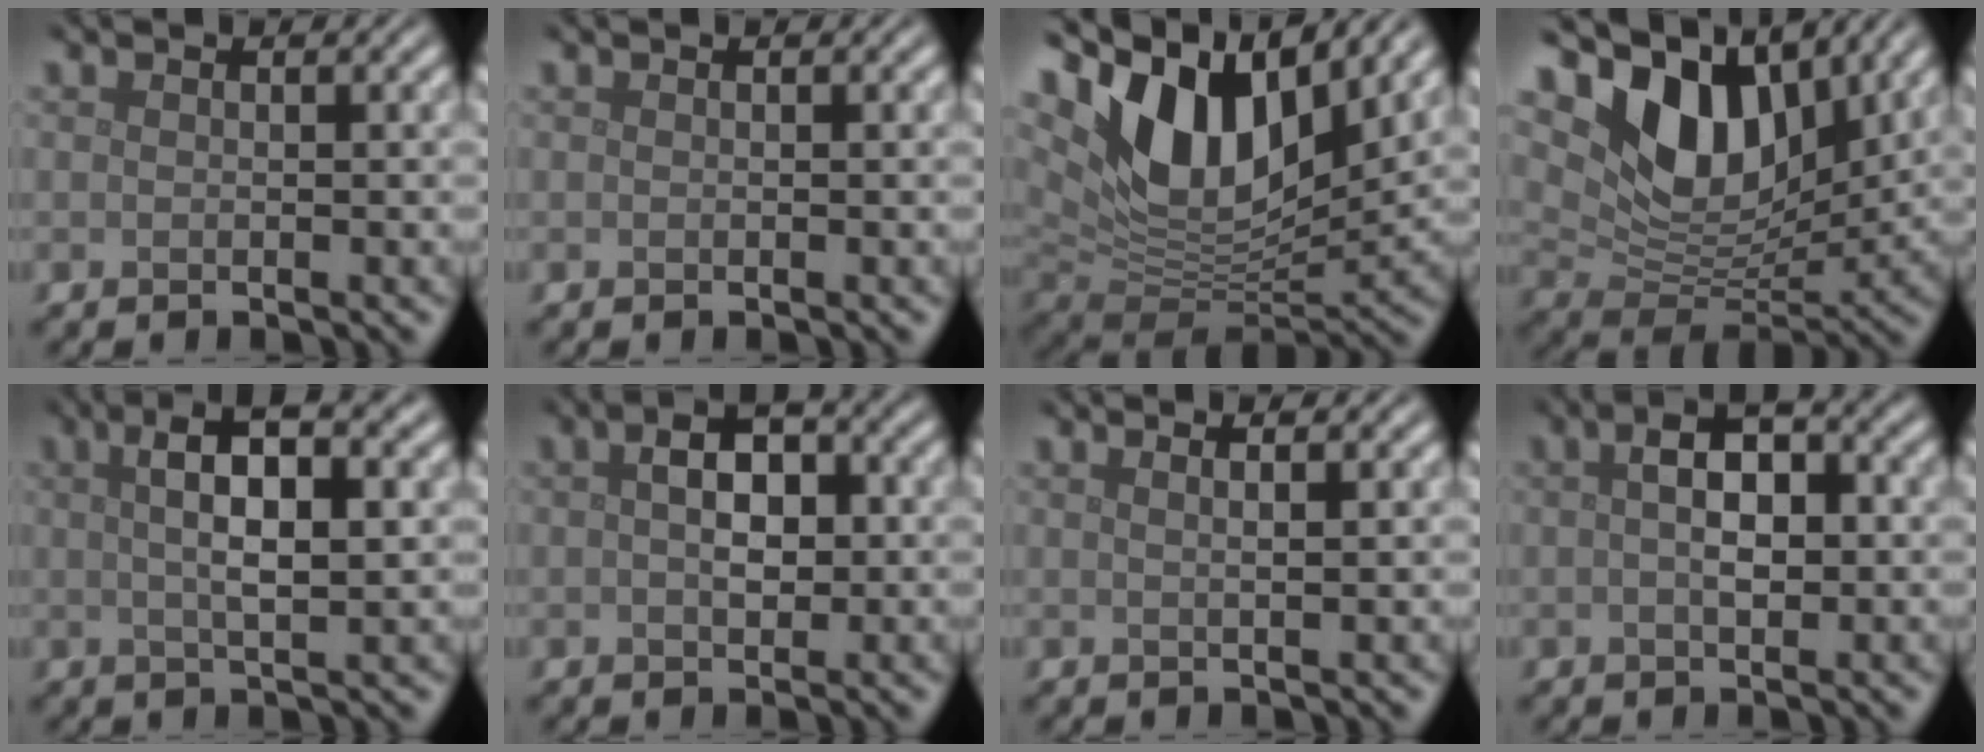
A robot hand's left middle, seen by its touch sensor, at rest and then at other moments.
{"total": 0.0}
{"total": 11.3, "force": [5.5, 5.7, 8.1], "torque": [-0.154, -0.002, 0.102]}
{"total": 9.8, "force": [4.8, 5.7, 6.4], "torque": [-0.116, -0.006, 0.083]}
{"total": 5.9, "force": [1.7, 1.6, 5.4], "torque": [-0.083, 0.009, 0.026]}
{"total": 3.9, "force": [0.5, 2.2, 3.2], "torque": [-0.056, 0.007, 0.004]}
{"total": 2.5, "force": [1.3, 1.1, 1.8], "torque": [-0.001, 0.008, -0.011]}
{"total": 4.4, "force": [0.5, 2.1, 3.9], "torque": [-0.068, 0.007, 0.005]}